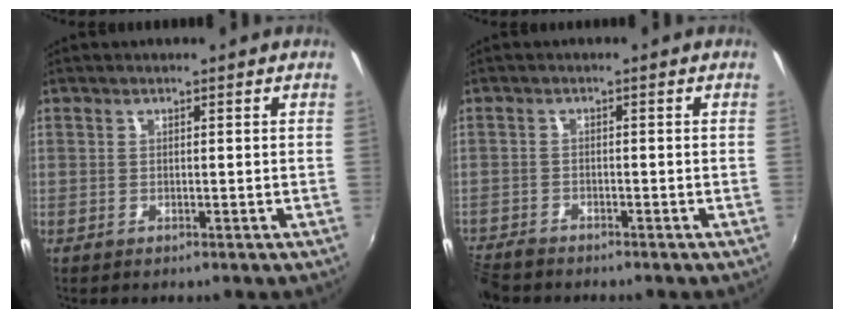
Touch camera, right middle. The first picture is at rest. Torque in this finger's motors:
{"motor_torque": [0.27, -0.27, 0.28, 0.14]}